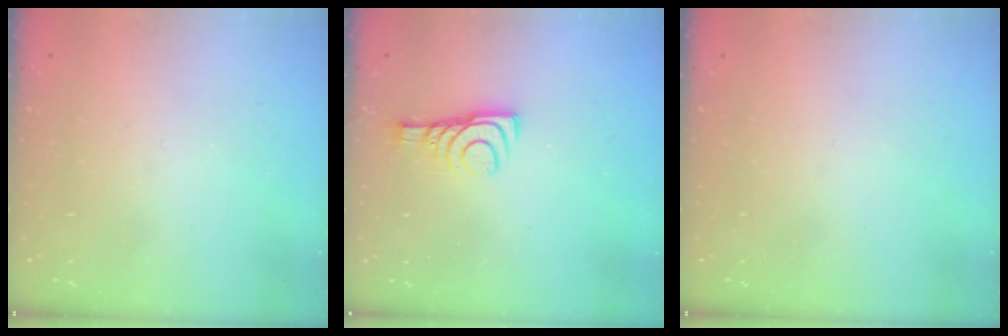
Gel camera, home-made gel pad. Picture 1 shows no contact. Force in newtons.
{"total": 9.2, "press": 9.2, "slide": 0.2}
{"total": 0.0}